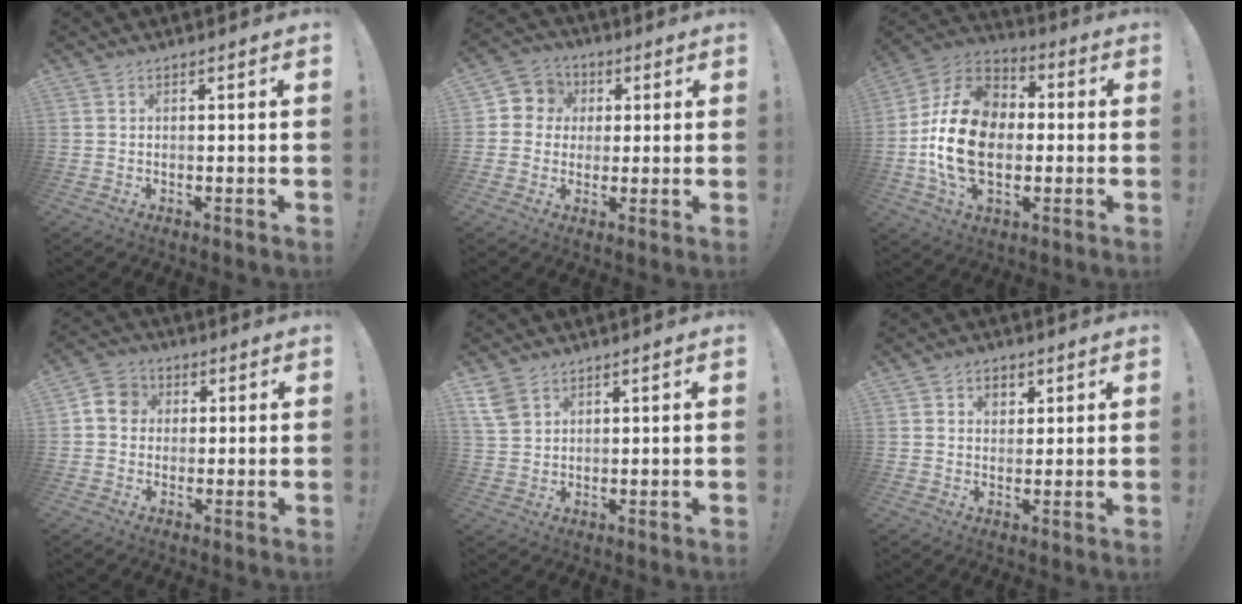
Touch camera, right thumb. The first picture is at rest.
{"total": 7.2, "force": [0.2, 7.0, 1.6], "torque": [-0.023, 0.009, 0.008]}
{"total": 20.9, "force": [-2.0, 14.9, 14.5], "torque": [-0.266, 0.029, -0.023]}
{"total": 6.7, "force": [0.8, 6.2, 2.6], "torque": [-0.039, 0.010, 0.020]}
{"total": 5.6, "force": [3.5, 3.6, 2.5], "torque": [-0.051, -0.010, 0.073]}
{"total": 3.9, "force": [1.7, 3.2, 1.1], "torque": [-0.001, -0.009, 0.027]}